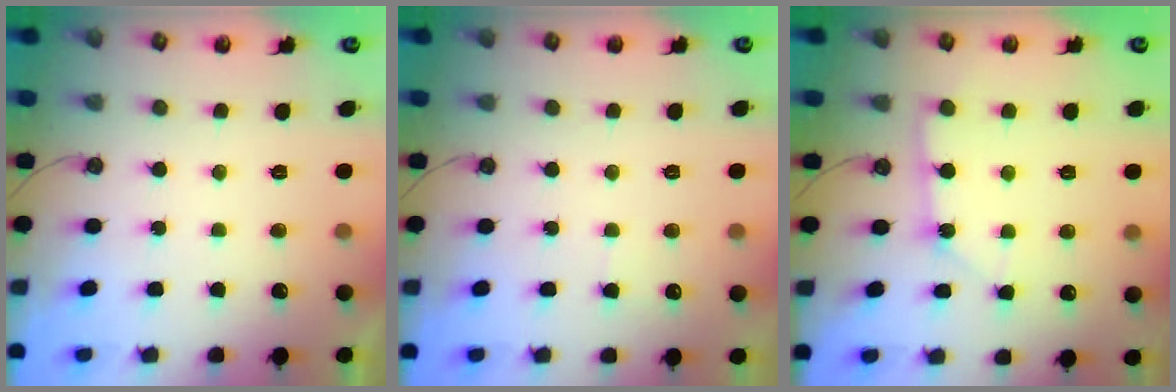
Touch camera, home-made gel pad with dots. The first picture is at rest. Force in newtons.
{"total": 3.9, "press": 3.9, "slide": 0.6}
{"total": 2.9, "press": 2.9, "slide": 0.2}